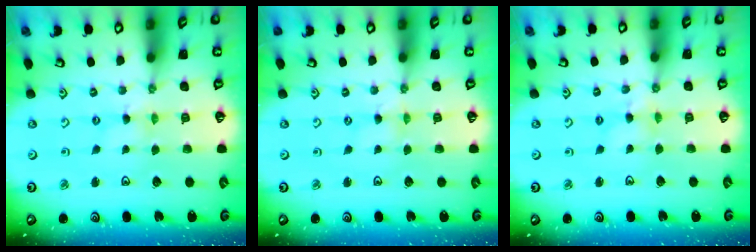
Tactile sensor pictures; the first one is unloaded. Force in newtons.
{"total": 0.0}
{"total": 3.1, "press": 3.1, "slide": 0.3}